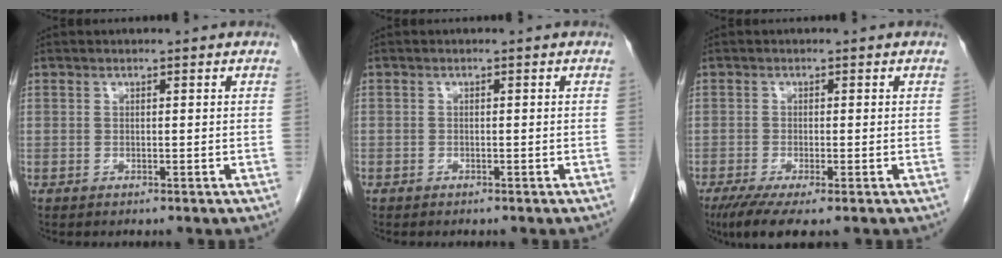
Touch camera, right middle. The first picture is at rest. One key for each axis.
{"total": 0.6, "fx": -0.4, "fy": 0.4, "fz": 0.0, "tx": -0.007, "ty": 0.003, "tz": -0.010}
{"total": 5.3, "fx": -3.3, "fy": 0.7, "fz": 4.1, "tx": -0.067, "ty": -0.016, "tz": -0.056}